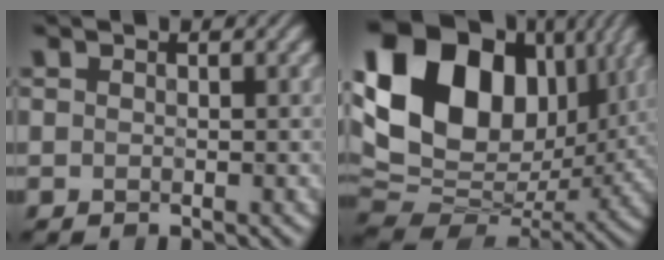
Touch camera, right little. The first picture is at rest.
{"total": 18.9, "force": [6.2, 12.9, 12.5], "torque": [-0.263, 0.043, 0.107]}